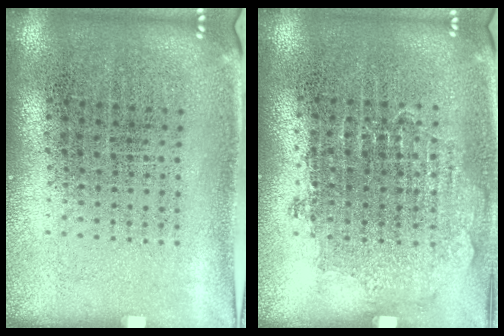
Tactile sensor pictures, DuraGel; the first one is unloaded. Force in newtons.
{"total": 0.7, "press": 0.7, "slide": 0.3}